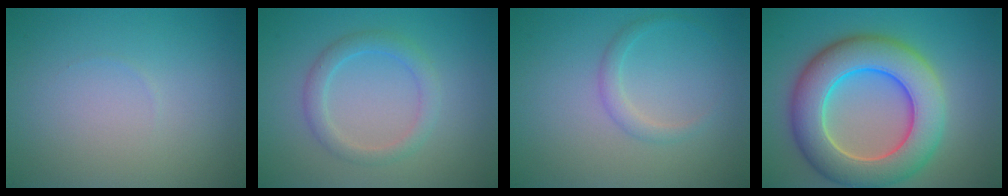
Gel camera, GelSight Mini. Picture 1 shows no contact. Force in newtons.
{"total": 2.4, "press": 2.4, "slide": 0.1}
{"total": 1.4, "press": 1.4, "slide": 0.1}
{"total": 10.1, "press": 10.0, "slide": 0.7}